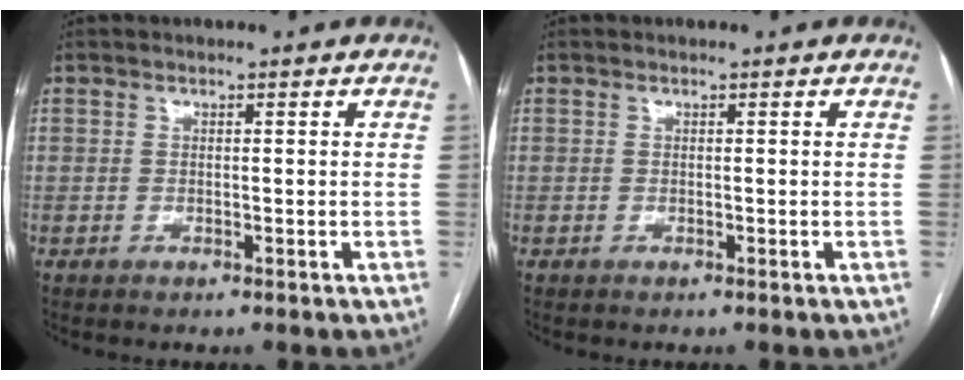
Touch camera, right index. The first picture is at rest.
{"total": 0.0}